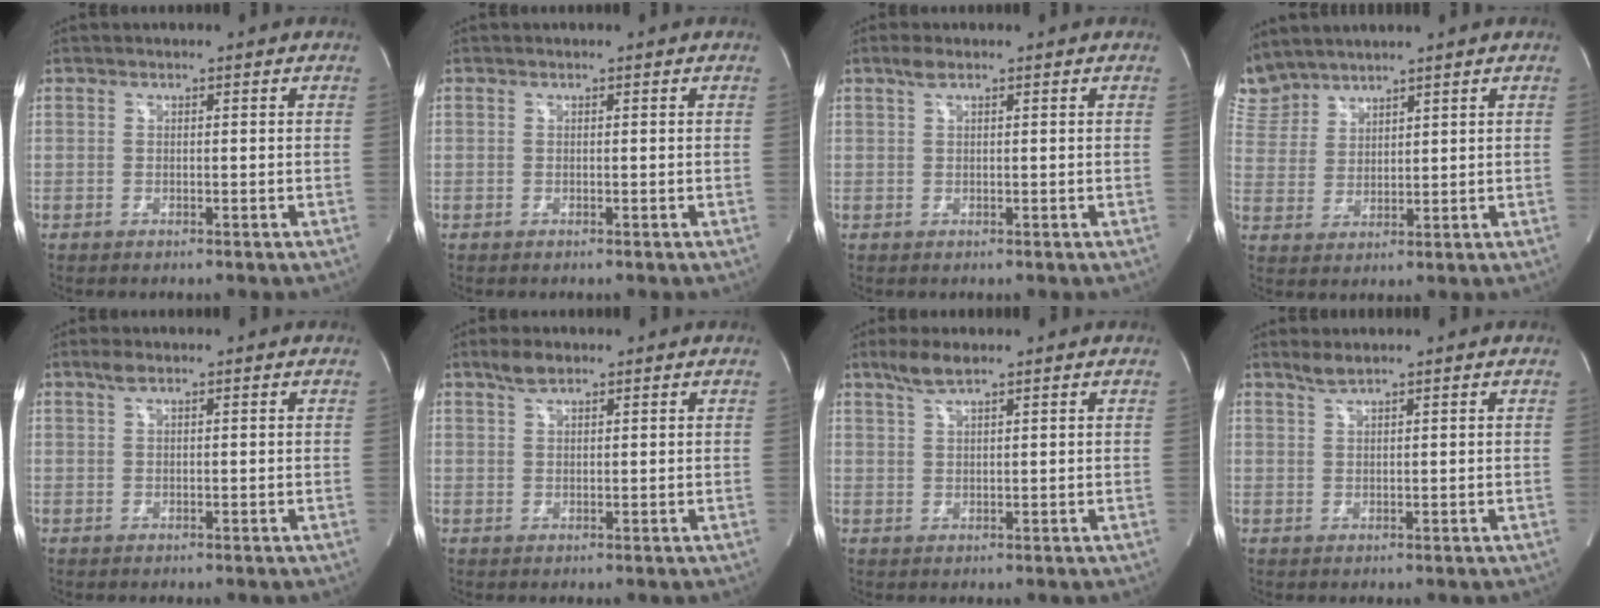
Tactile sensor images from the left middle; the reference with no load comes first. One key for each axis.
{"total": 0.0}
{"total": 1.6, "fx": 1.1, "fy": 0.2, "fz": 1.1, "tx": -0.031, "ty": 0.009, "tz": 0.022}
{"total": 6.6, "fx": 6.4, "fy": 1.5, "fz": 0.2, "tx": -0.022, "ty": 0.017, "tz": 0.145}
{"total": 1.5, "fx": 1.0, "fy": 0.2, "fz": 1.0, "tx": -0.030, "ty": 0.009, "tz": 0.022}
{"total": 2.6, "fx": 2.0, "fy": 0.9, "fz": 1.5, "tx": -0.036, "ty": 0.006, "tz": 0.039}
{"total": 3.5, "fx": 2.7, "fy": 0.3, "fz": 2.2, "tx": -0.055, "ty": 0.005, "tz": 0.056}
{"total": 1.8, "fx": 1.6, "fy": -0.1, "fz": 0.8, "tx": -0.023, "ty": 0.004, "tz": 0.035}